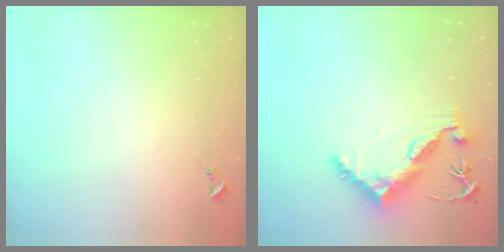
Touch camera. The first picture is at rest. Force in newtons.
{"total": 10.5, "press": 10.4, "slide": 1.1}